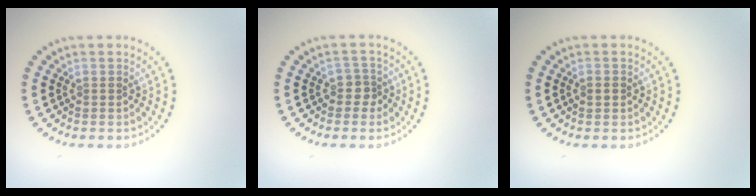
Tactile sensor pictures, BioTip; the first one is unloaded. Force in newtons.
{"total": 1.5, "press": 1.2, "slide": 0.9}
{"total": 1.1, "press": 1.1, "slide": 0.1}